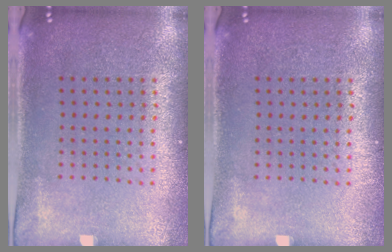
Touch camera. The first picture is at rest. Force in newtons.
{"total": 0.0}